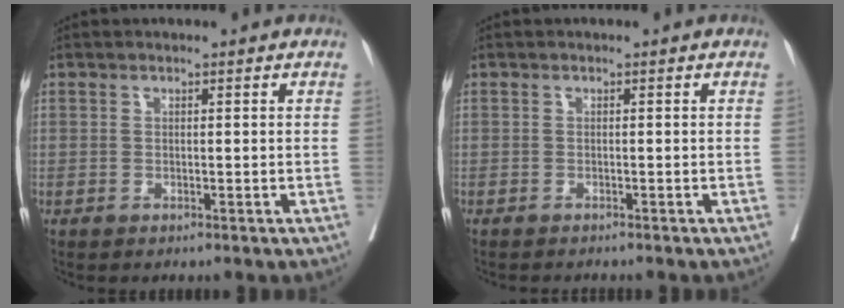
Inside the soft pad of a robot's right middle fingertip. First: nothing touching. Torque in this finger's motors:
{"motor_torque": [-0.11, -0.10, 0.05, 0.01]}